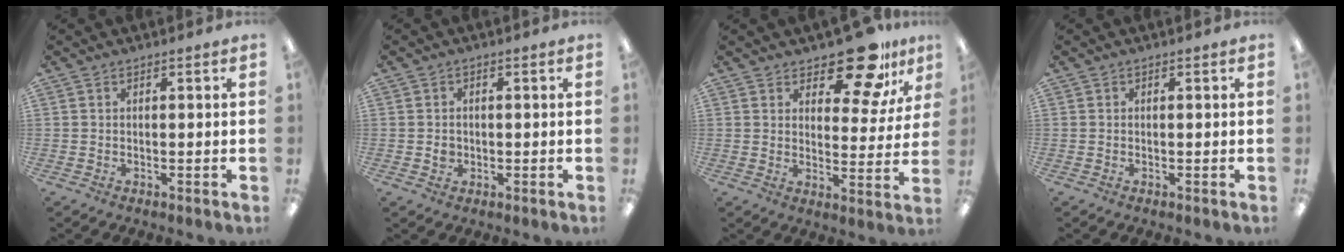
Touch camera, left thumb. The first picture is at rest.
{"total": 2.2, "force": [-0.2, 2.1, 0.8], "torque": [-0.007, 0.001, -0.008]}
{"total": 14.7, "force": [10.8, 6.1, 7.8], "torque": [-0.099, -0.070, 0.183]}
{"total": 0.0}